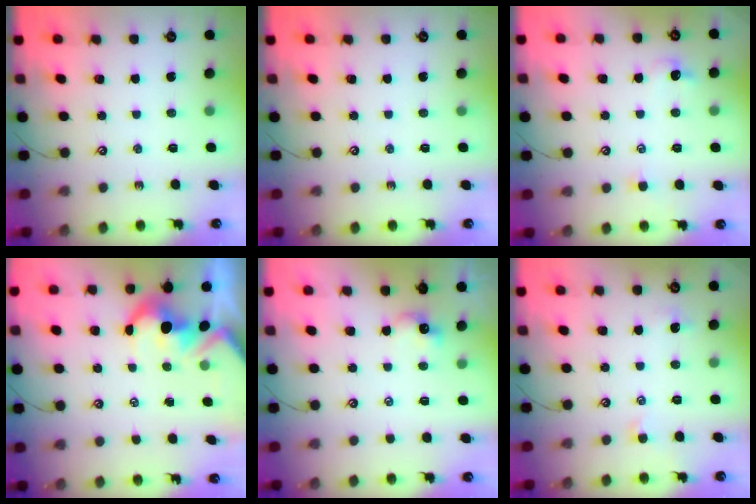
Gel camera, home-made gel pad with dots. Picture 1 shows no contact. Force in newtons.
{"total": 0.0}
{"total": 1.4, "press": 1.3, "slide": 0.6}
{"total": 3.1, "press": 2.9, "slide": 1.0}
{"total": 2.0, "press": 1.9, "slide": 0.3}
{"total": 0.0}